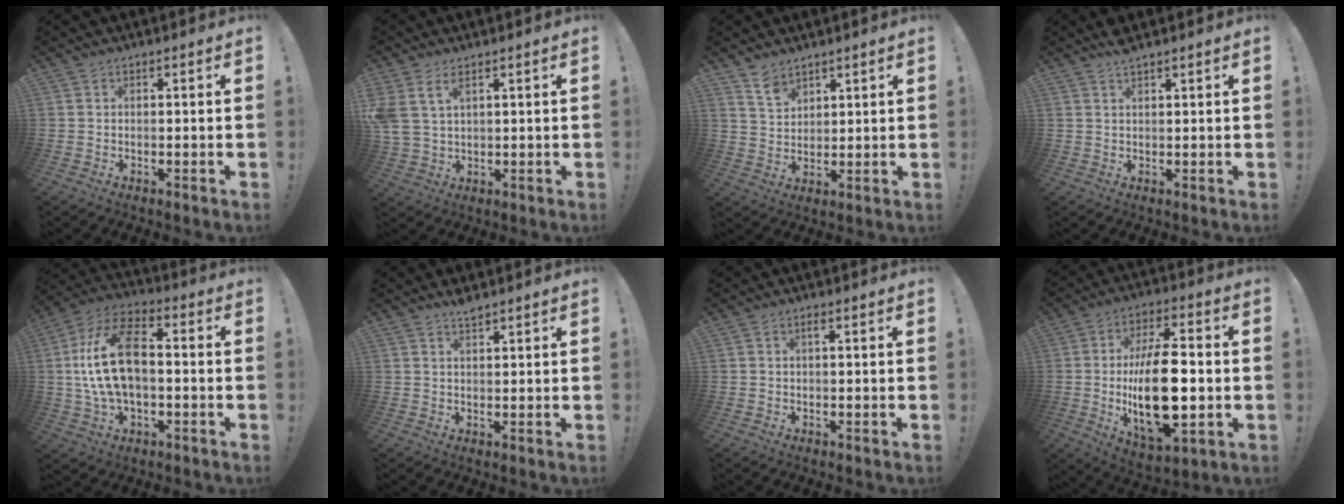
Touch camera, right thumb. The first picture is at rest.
{"total": 6.2, "force": [3.3, 3.3, 4.0], "torque": [-0.090, -0.015, 0.065]}
{"total": 6.3, "force": [5.1, 3.2, 1.8], "torque": [-0.032, -0.035, 0.099]}
{"total": 2.3, "force": [2.0, 0.2, 1.1], "torque": [-0.015, -0.014, 0.036]}
{"total": 18.0, "force": [0.4, 10.3, 14.8], "torque": [-0.264, 0.013, 0.009]}
{"total": 2.5, "force": [2.3, 0.3, 1.1], "torque": [-0.009, -0.016, 0.038]}
{"total": 0.9, "force": [0.2, -0.2, 0.9], "torque": [-0.011, -0.002, 0.000]}
{"total": 21.9, "force": [-1.9, 9.5, 19.6], "torque": [-0.361, -0.005, -0.028]}